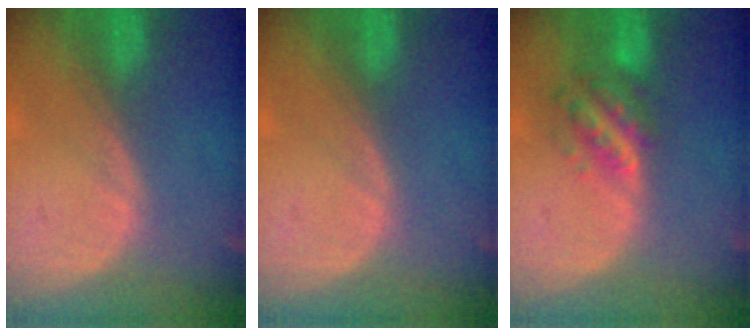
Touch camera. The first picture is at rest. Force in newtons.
{"total": 0.0}
{"total": 5.9, "press": 5.5, "slide": 2.2}